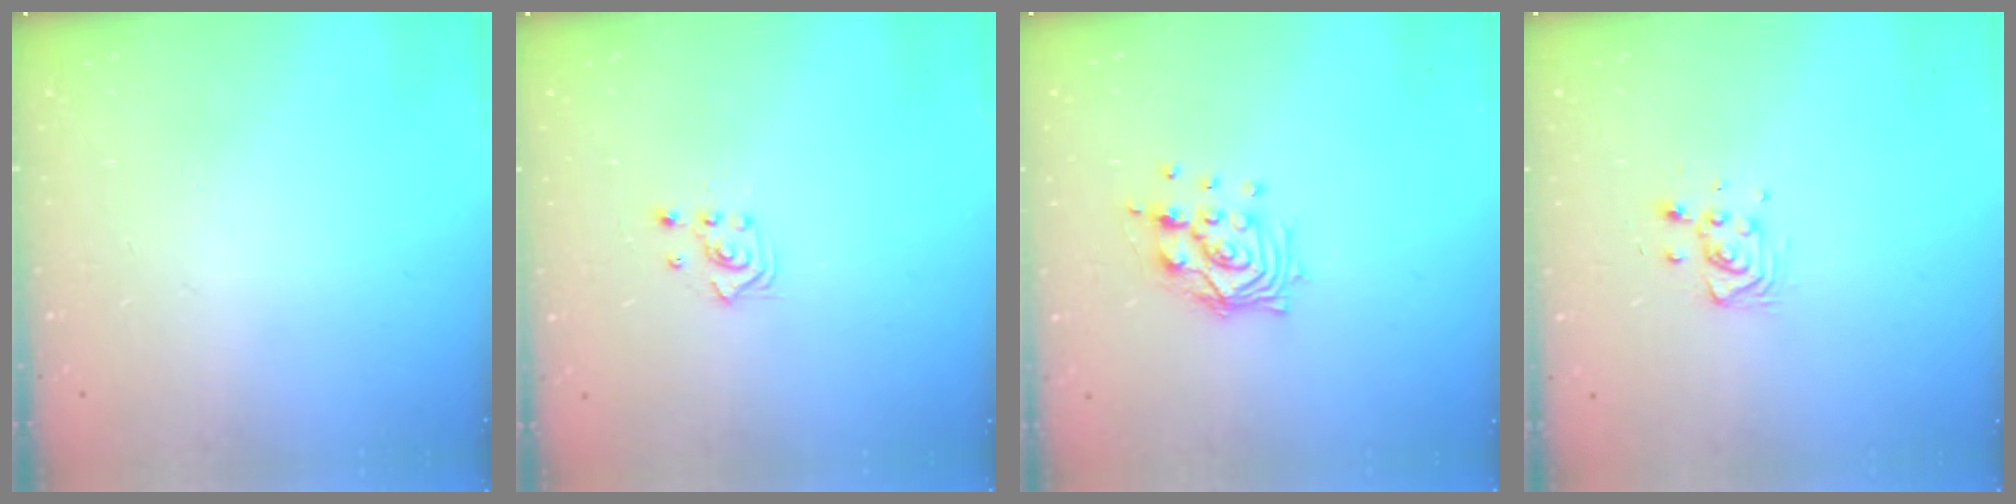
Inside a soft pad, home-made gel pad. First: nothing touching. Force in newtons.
{"total": 2.5, "press": 2.5, "slide": 0.3}
{"total": 9.6, "press": 9.6, "slide": 0.8}
{"total": 7.3, "press": 7.1, "slide": 2.0}